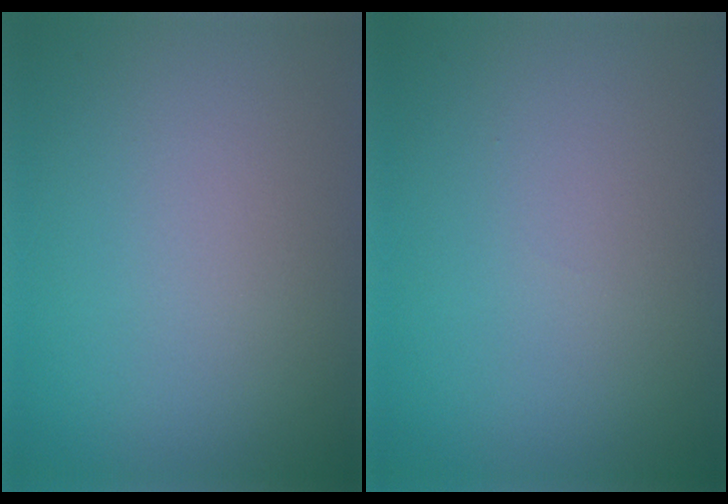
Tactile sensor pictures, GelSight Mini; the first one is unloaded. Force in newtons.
{"total": 0.0}